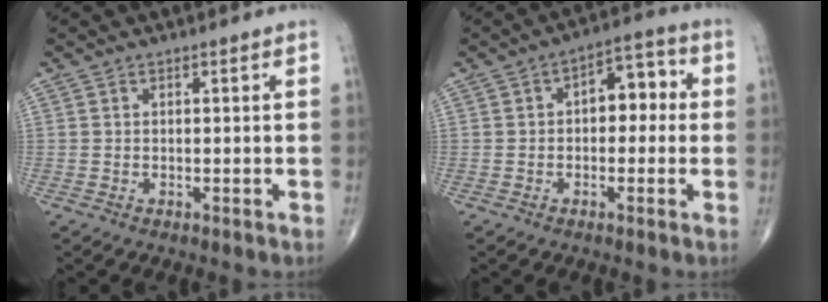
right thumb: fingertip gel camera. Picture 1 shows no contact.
{"total": 7.7, "force": [0.5, 4.7, 6.1], "torque": [-0.047, 0.028, -0.003]}